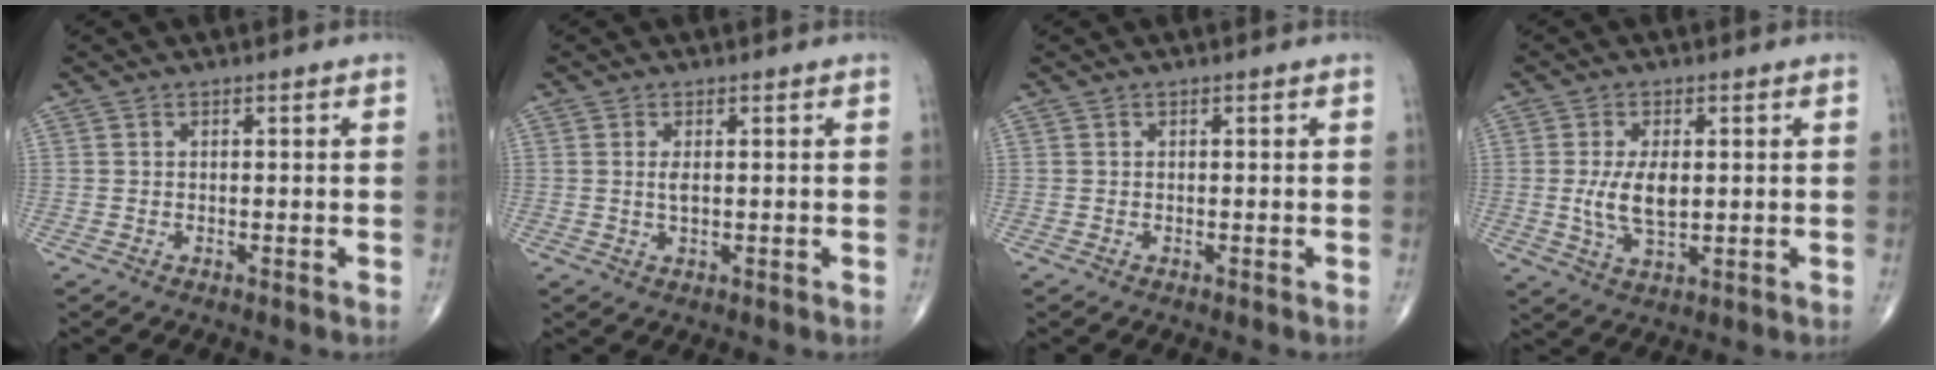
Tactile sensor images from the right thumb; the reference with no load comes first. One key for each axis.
{"total": 1.9, "fx": 0.3, "fy": 0.7, "fz": 1.8, "tx": -0.036, "ty": -0.004, "tz": 0.008}
{"total": 0.0}
{"total": 7.3, "fx": 0.3, "fy": 3.5, "fz": 6.4, "tx": -0.125, "ty": -0.011, "tz": 0.010}